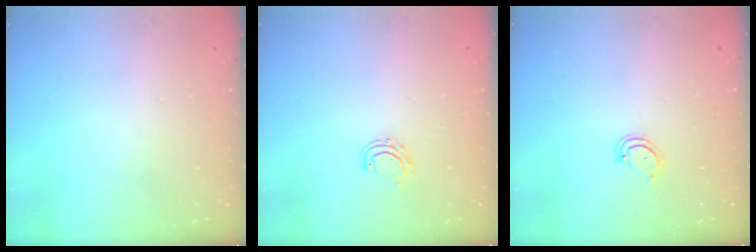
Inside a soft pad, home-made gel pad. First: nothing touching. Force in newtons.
{"total": 5.3, "press": 5.2, "slide": 1.0}
{"total": 3.6, "press": 3.6, "slide": 0.3}